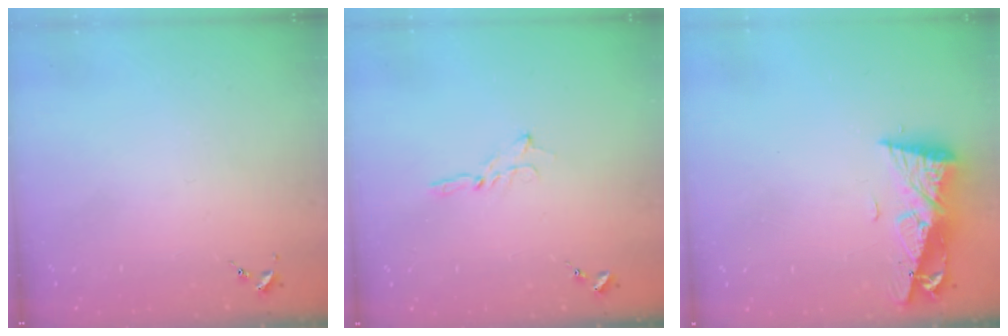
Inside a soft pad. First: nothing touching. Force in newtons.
{"total": 2.0, "press": 2.0, "slide": 0.2}
{"total": 10.1, "press": 10.0, "slide": 1.4}